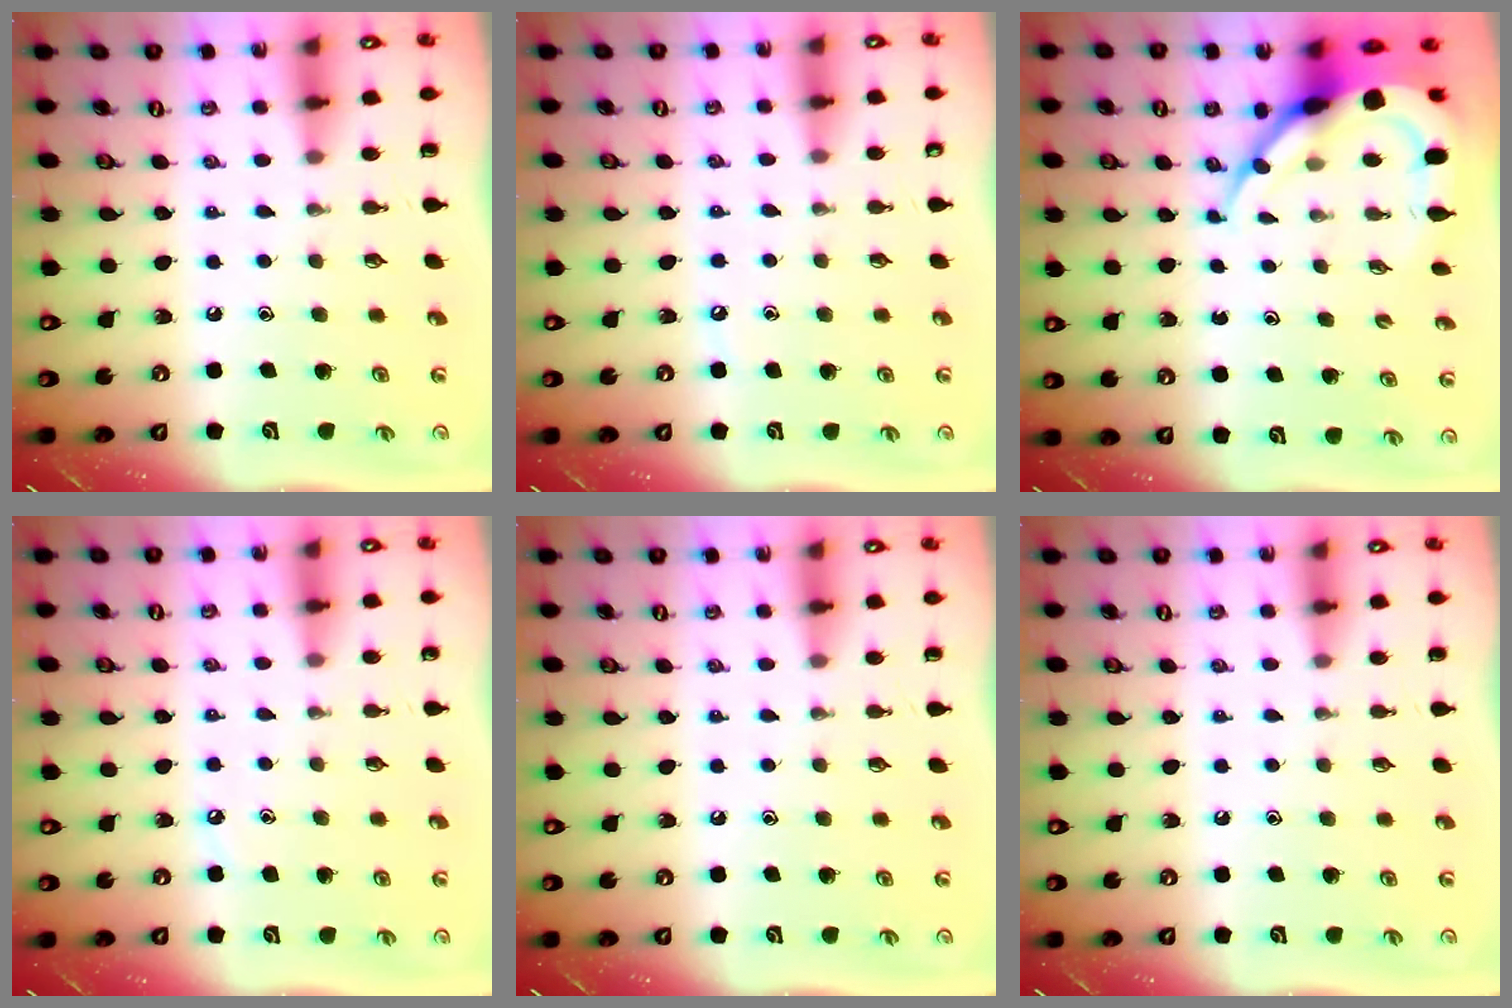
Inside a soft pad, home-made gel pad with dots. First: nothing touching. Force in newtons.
{"total": 2.7, "press": 2.7, "slide": 0.3}
{"total": 11.4, "press": 11.3, "slide": 1.2}
{"total": 2.4, "press": 2.4, "slide": 0.3}
{"total": 0.0}
{"total": 0.0}